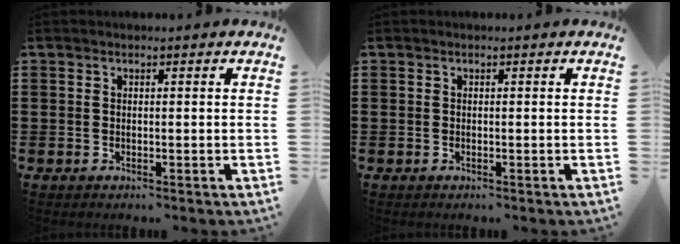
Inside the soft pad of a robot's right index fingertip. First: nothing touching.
{"total": 0.0}